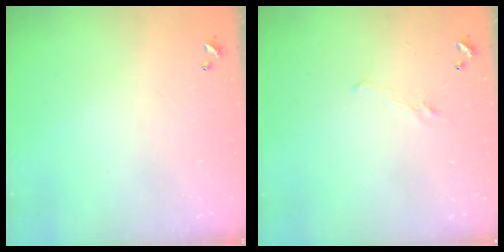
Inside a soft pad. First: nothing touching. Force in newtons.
{"total": 0.8, "press": 0.1, "slide": 0.8}